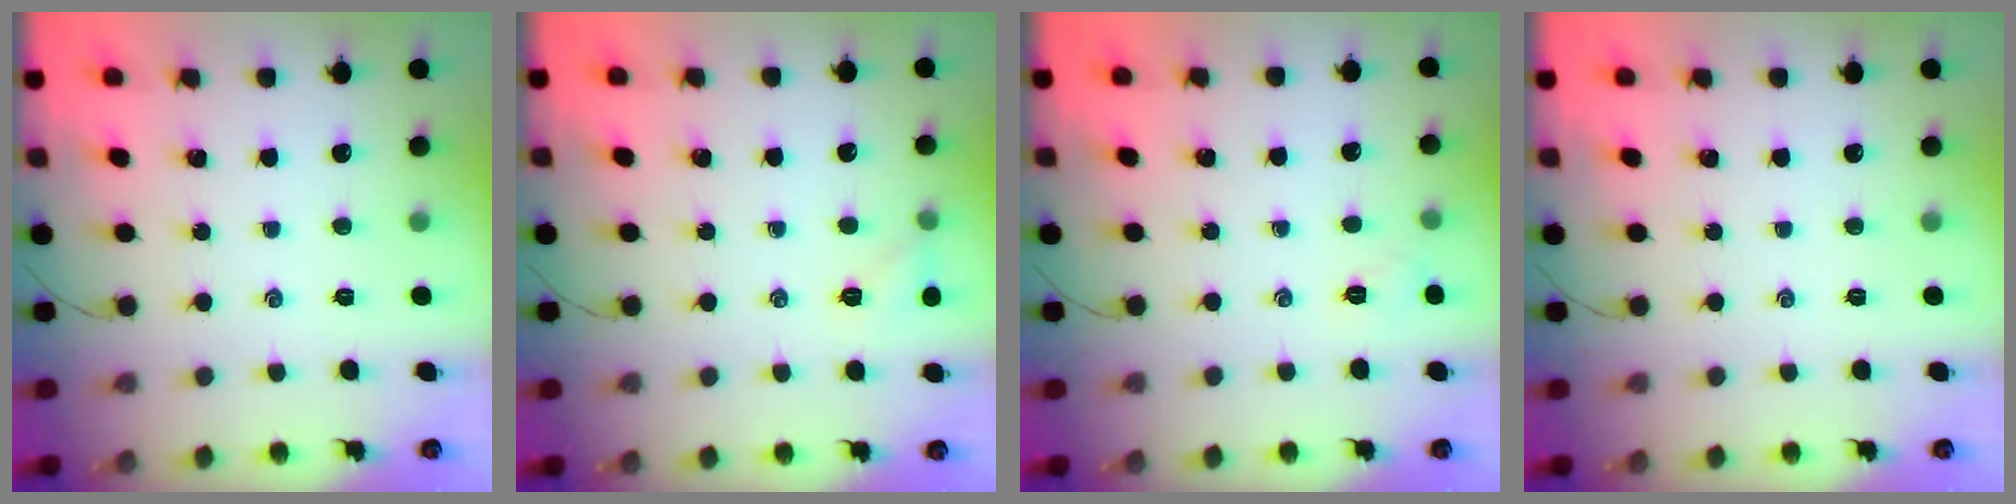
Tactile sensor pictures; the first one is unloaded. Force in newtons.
{"total": 5.2, "press": 5.0, "slide": 1.5}
{"total": 4.0, "press": 3.9, "slide": 1.2}
{"total": 0.0}